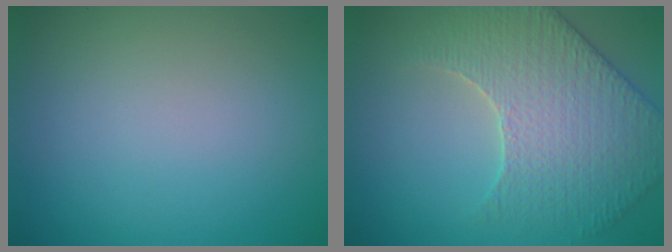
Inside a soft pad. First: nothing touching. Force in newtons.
{"total": 5.0, "press": 4.9, "slide": 0.8}